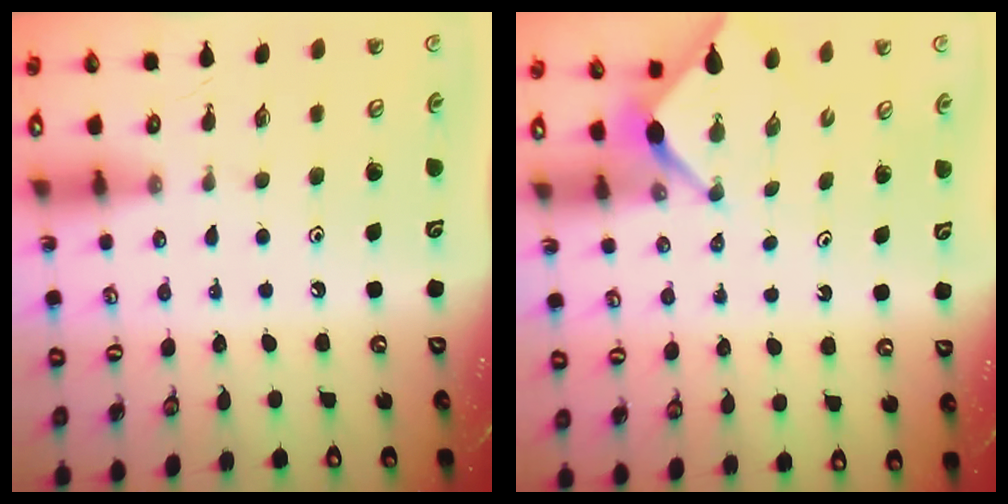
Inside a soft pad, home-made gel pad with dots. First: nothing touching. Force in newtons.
{"total": 2.7, "press": 2.7, "slide": 0.3}